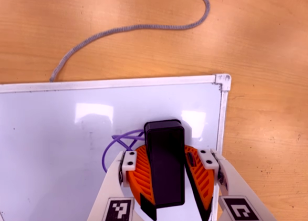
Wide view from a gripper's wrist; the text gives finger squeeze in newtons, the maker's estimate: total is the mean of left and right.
{"total": 16.6, "left": 18.6, "right": 14.6}